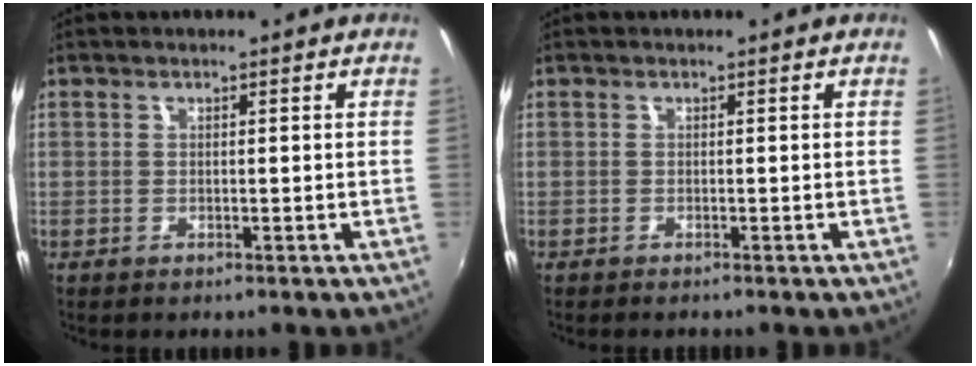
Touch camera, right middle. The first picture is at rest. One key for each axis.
{"total": 0.6, "fx": -0.6, "fy": 0.2, "fz": 0.2, "tx": -0.004, "ty": -0.004, "tz": -0.010}